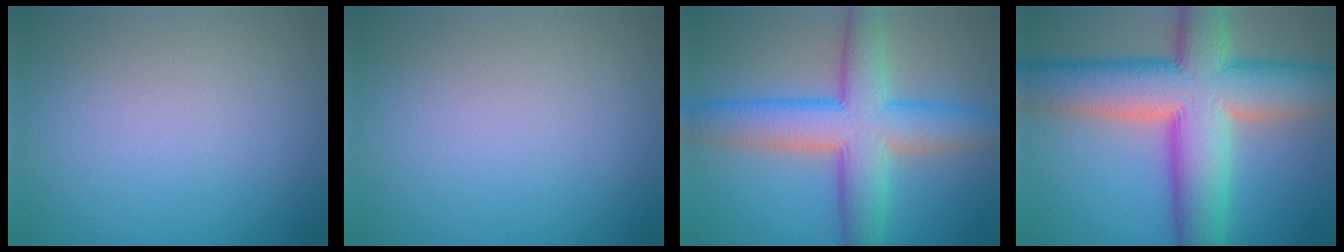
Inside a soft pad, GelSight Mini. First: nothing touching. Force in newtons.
{"total": 0.0}
{"total": 8.7, "press": 8.7, "slide": 0.4}
{"total": 14.2, "press": 14.2, "slide": 0.8}